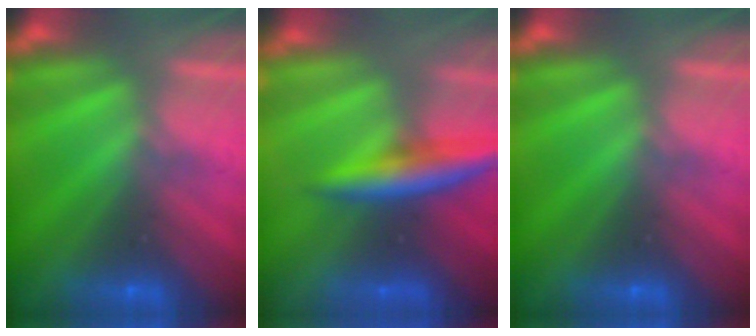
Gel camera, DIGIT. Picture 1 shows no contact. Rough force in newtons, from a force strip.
{"total": 5.9}
{"total": 0.0}